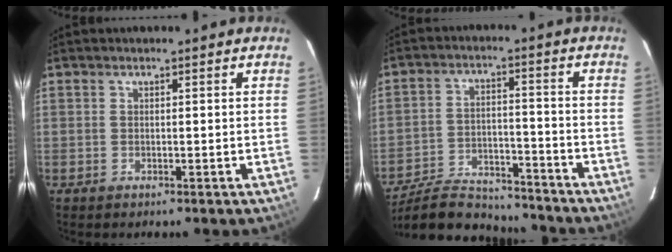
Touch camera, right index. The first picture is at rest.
{"total": 16.5, "force": [-14.9, 4.9, 5.0], "torque": [-0.118, 0.006, -0.228]}